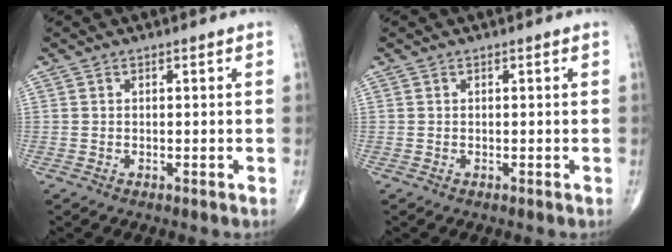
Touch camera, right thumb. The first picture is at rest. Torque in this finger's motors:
{"motor_torque": [0.00, 0.00, 0.00, 0.00, 0.00]}